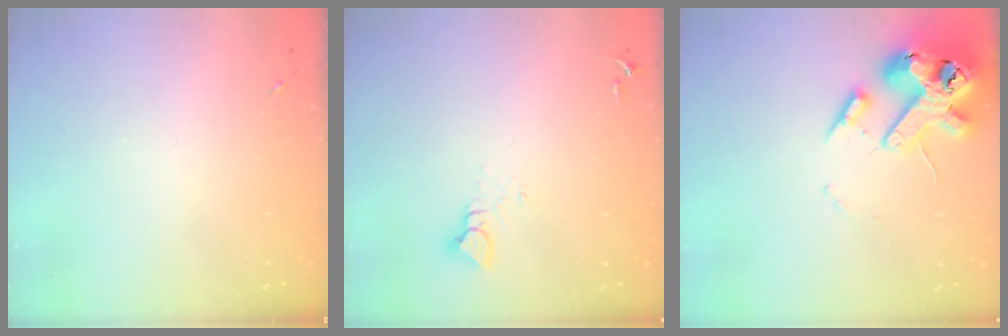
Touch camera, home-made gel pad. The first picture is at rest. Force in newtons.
{"total": 3.6, "press": 3.6, "slide": 0.2}
{"total": 18.6, "press": 18.4, "slide": 2.8}